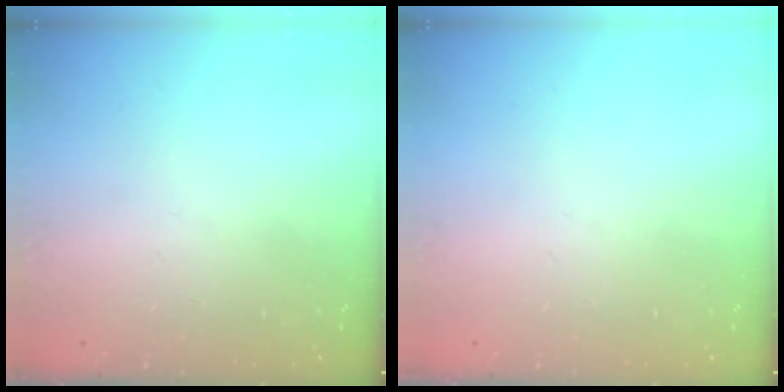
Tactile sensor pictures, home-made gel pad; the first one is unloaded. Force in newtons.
{"total": 0.0}